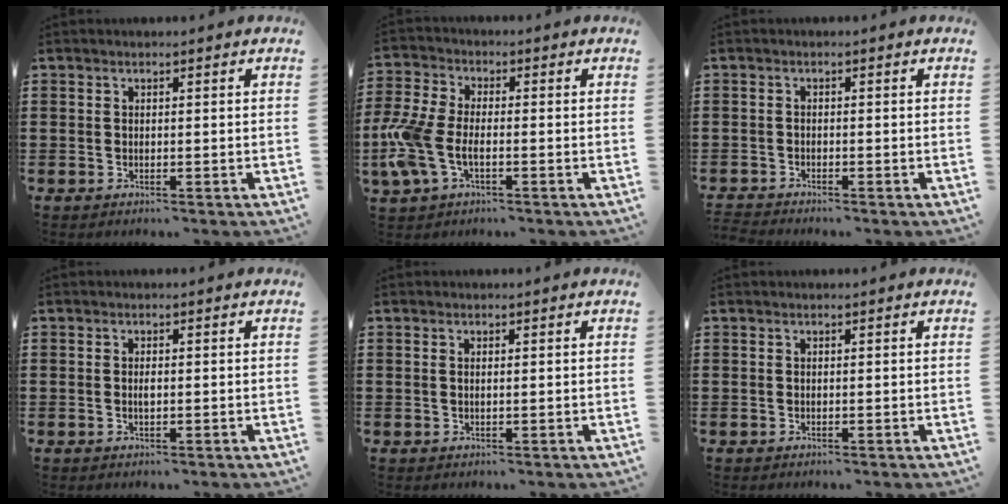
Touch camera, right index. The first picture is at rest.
{"total": 7.6, "force": [-2.0, 3.9, 6.3], "torque": [-0.164, -0.009, -0.045]}
{"total": 1.3, "force": [-1.3, -0.1, -0.1], "torque": [-0.001, 0.000, -0.029]}
{"total": 1.0, "force": [0.0, 0.4, 0.9], "torque": [-0.017, 0.003, -0.001]}
{"total": 0.6, "force": [0.2, 0.2, 0.5], "torque": [-0.011, 0.000, 0.004]}
{"total": 0.0}